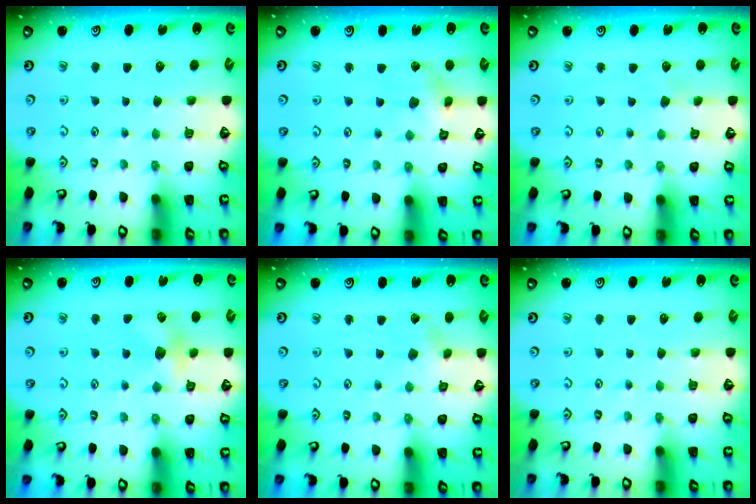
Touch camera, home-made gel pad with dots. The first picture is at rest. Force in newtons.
{"total": 3.5, "press": 3.5, "slide": 0.5}
{"total": 2.9, "press": 2.9, "slide": 0.3}
{"total": 7.9, "press": 7.9, "slide": 0.8}
{"total": 2.6, "press": 2.4, "slide": 0.9}
{"total": 0.0}